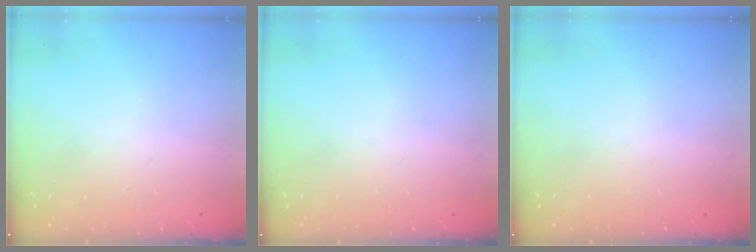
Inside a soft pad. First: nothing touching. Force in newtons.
{"total": 0.0}
{"total": 0.0}